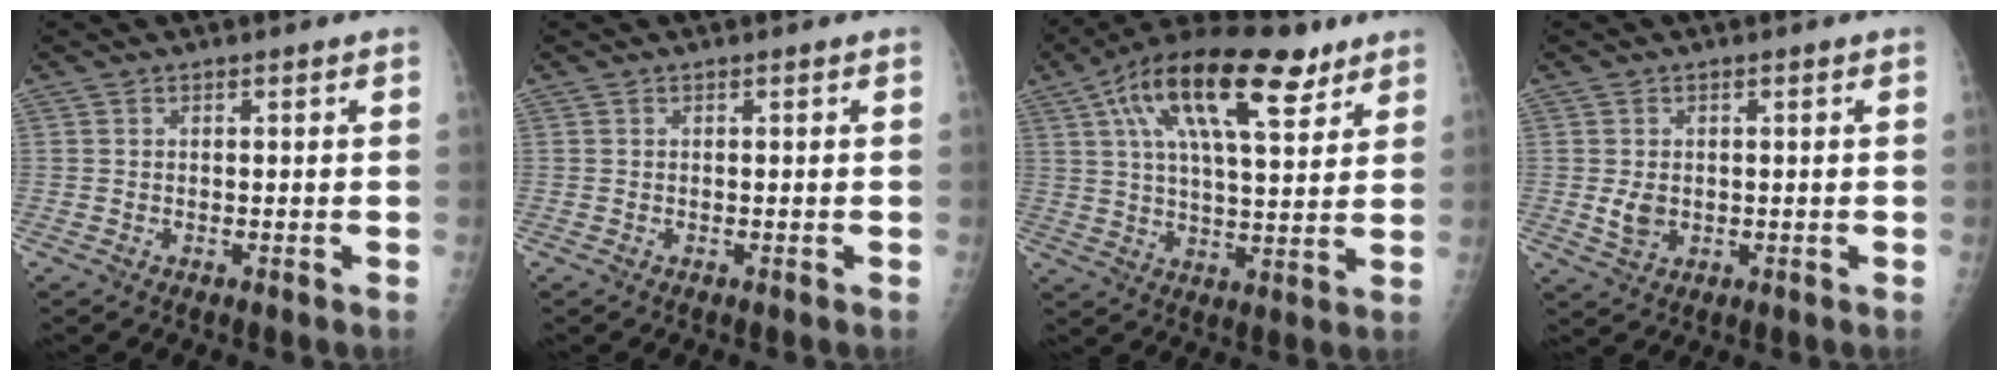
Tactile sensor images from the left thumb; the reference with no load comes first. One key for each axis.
{"total": 0.0}
{"total": 20.5, "fx": 10.6, "fy": 7.9, "fz": 15.6, "tx": -0.247, "ty": -0.010, "tz": 0.176}
{"total": 3.5, "fx": -0.1, "fy": 2.7, "fz": 2.3, "tx": -0.034, "ty": -0.005, "tz": 0.005}